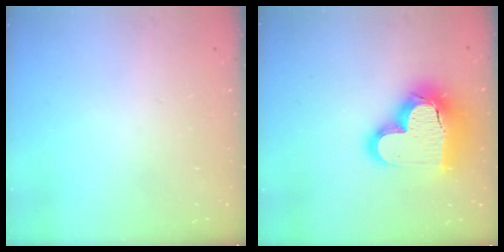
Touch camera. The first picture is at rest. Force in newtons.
{"total": 21.2, "press": 21.1, "slide": 1.7}